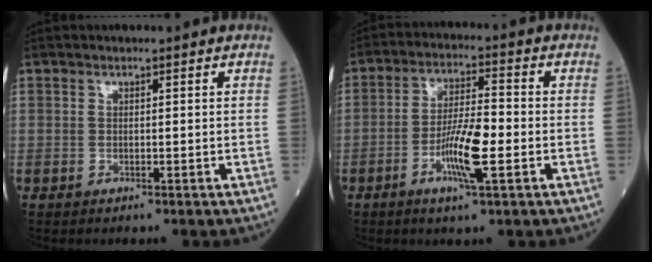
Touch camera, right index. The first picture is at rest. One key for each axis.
{"total": 8.5, "fx": -2.7, "fy": 1.0, "fz": 8.0, "tx": -0.150, "ty": -0.001, "tz": -0.053}